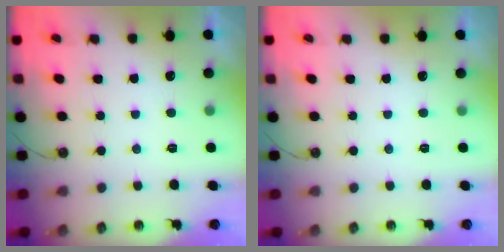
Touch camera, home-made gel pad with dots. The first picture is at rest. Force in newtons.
{"total": 0.0}